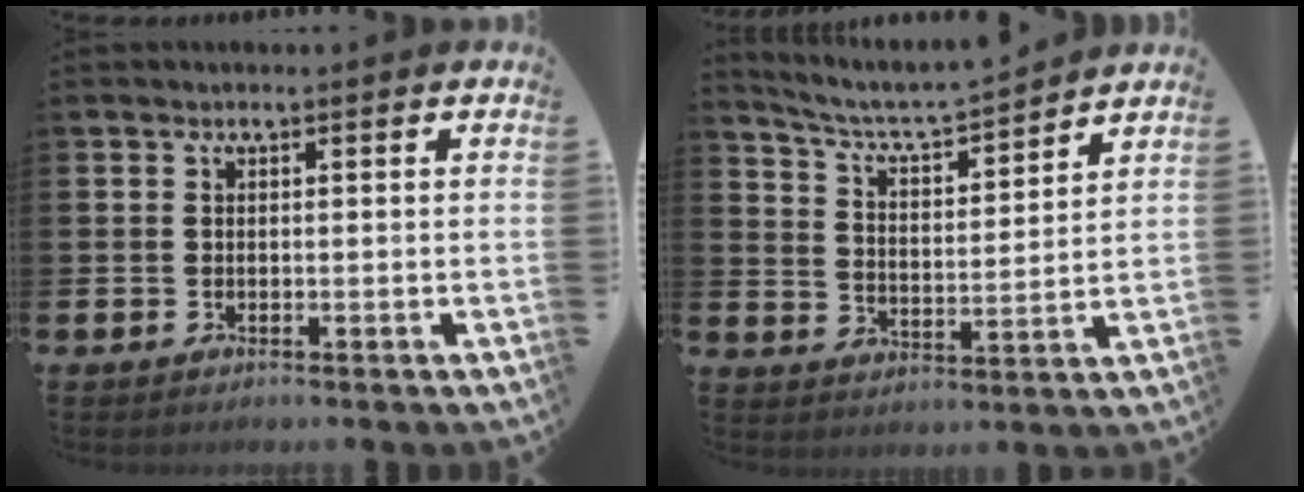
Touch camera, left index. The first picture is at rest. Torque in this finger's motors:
{"motor_torque": [0.21, -0.48, 0.04, 0.07]}